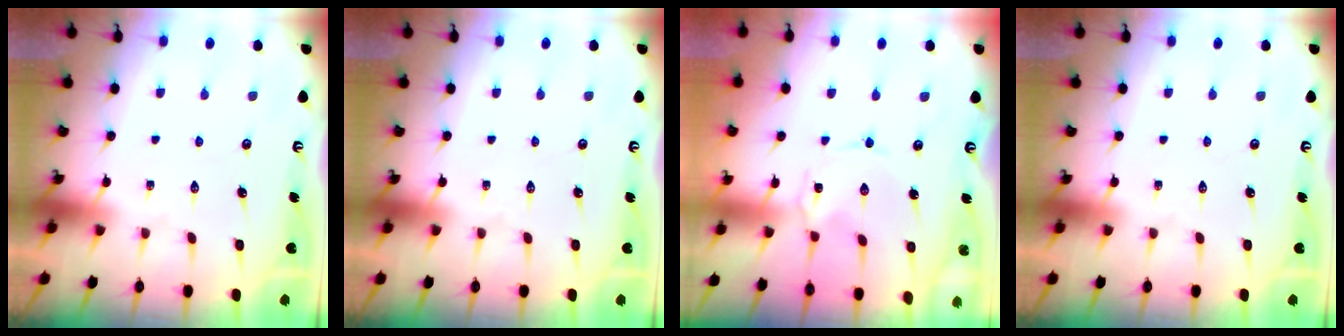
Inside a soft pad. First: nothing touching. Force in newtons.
{"total": 0.0}
{"total": 0.0}
{"total": 0.0}